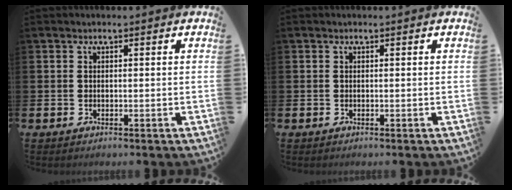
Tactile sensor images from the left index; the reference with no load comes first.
{"total": 0.0}